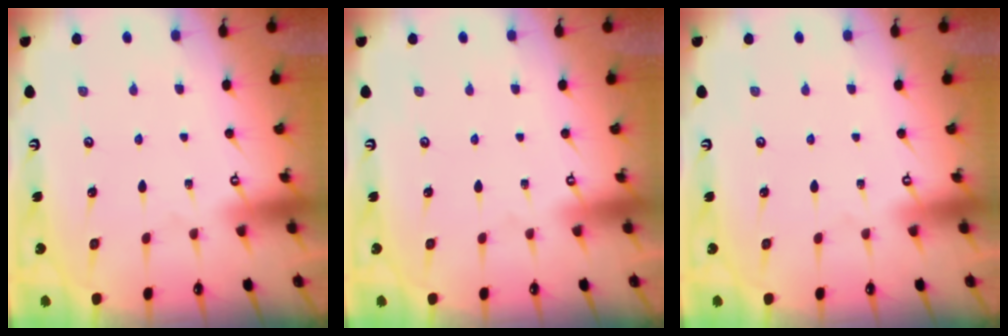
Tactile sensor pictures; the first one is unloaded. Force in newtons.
{"total": 0.0}
{"total": 0.0}